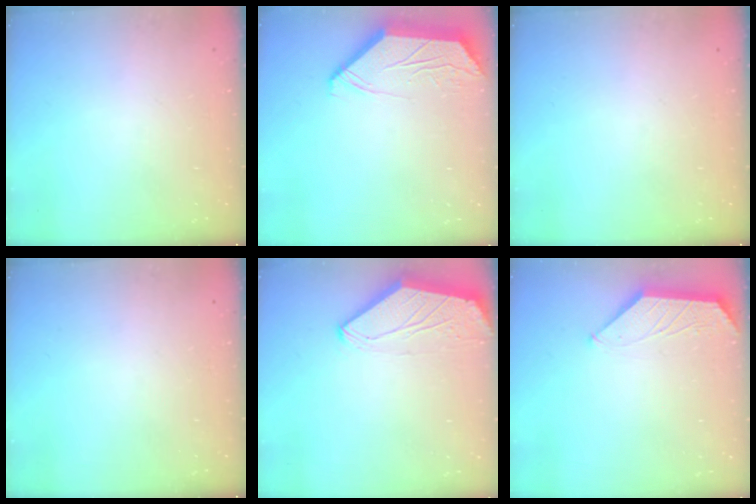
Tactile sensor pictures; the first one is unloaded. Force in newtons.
{"total": 4.6, "press": 4.6, "slide": 0.3}
{"total": 0.0}
{"total": 0.0}
{"total": 0.0}
{"total": 0.8, "press": 0.8, "slide": 0.2}